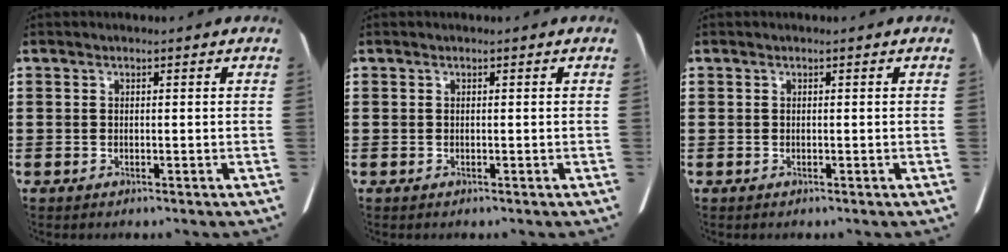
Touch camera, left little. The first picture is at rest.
{"total": 0.0}
{"total": 0.0}